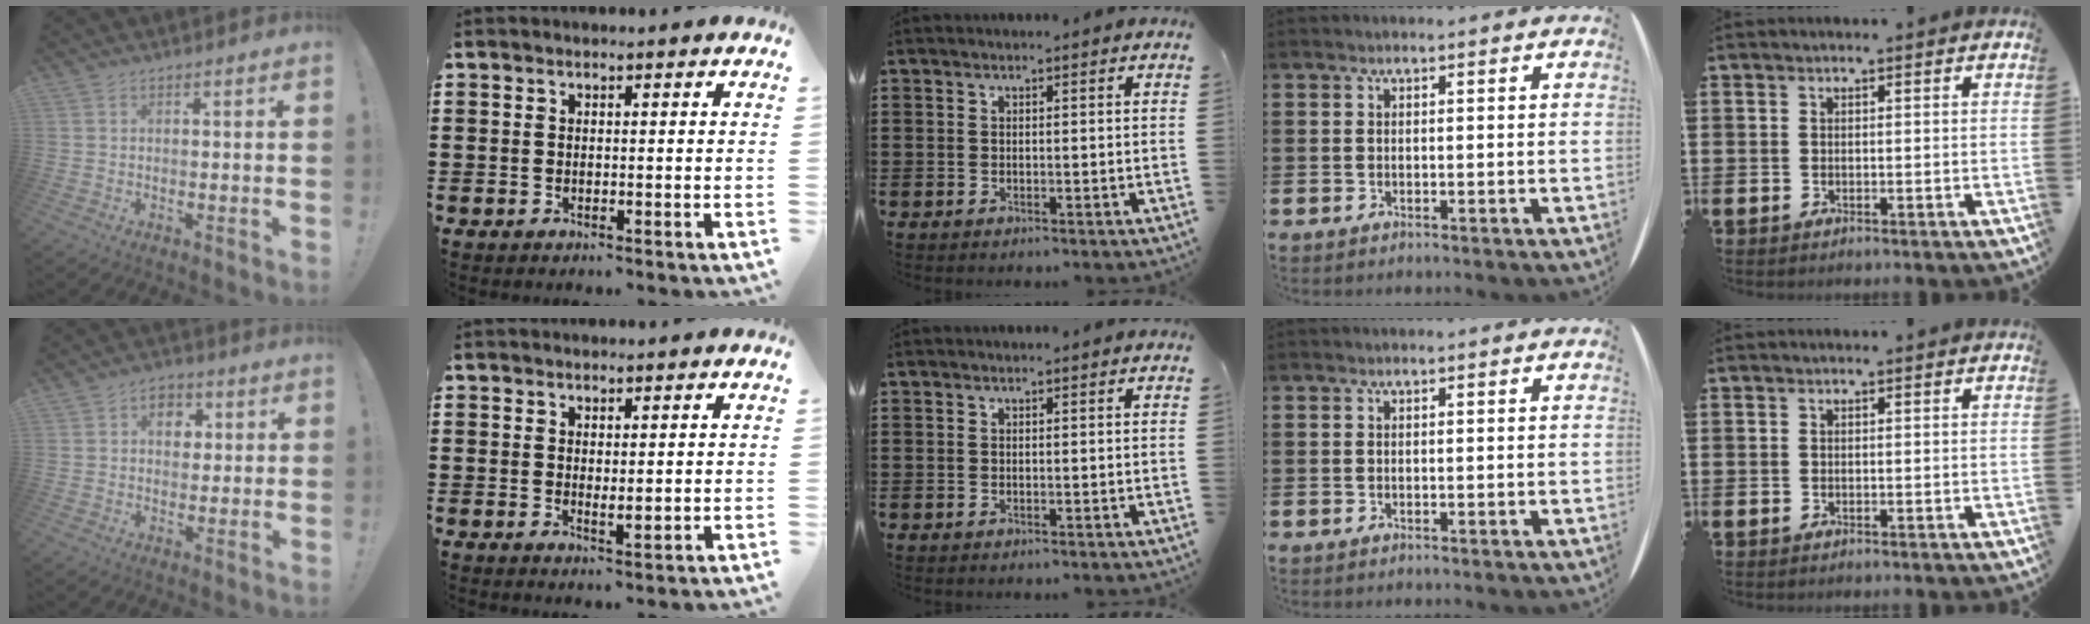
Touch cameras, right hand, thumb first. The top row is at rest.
{"thumb": {"total": 6.5, "force": [1.7, 5.2, 3.5], "torque": [-0.040, 0.000, 0.026]}, "index": {"total": 1.4, "force": [0.6, 0.4, 1.2], "torque": [-0.023, -0.001, 0.013]}}